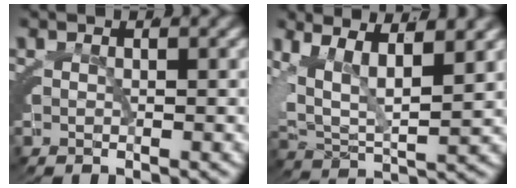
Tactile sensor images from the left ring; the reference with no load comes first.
{"total": 9.6, "force": [1.5, 7.2, 6.1], "torque": [-0.138, -0.017, 0.023]}